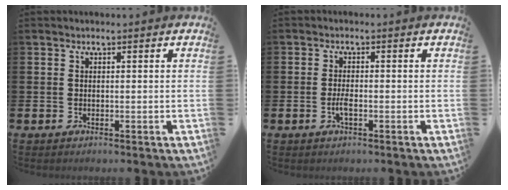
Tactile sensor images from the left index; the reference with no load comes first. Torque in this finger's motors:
{"motor_torque": [0.11, 0.02, 0.05, 0.06]}